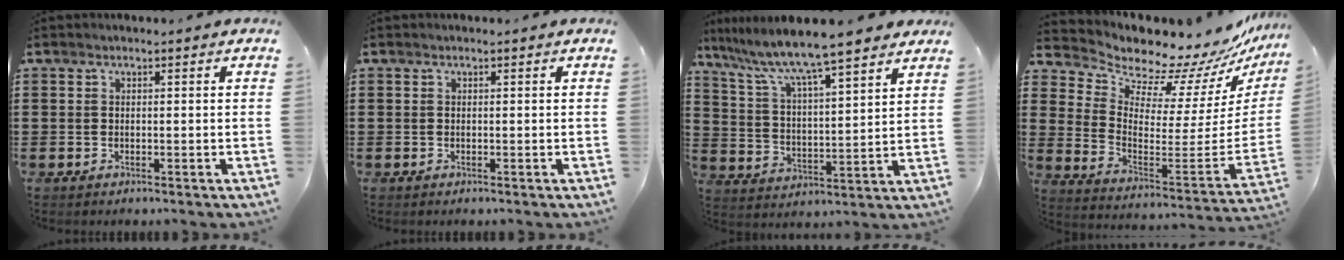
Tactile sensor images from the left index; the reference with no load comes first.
{"total": 0.0}
{"total": 8.3, "force": [7.2, 0.3, 4.0], "torque": [-0.108, -0.042, 0.118]}
{"total": 10.2, "force": [9.8, 2.3, 1.6], "torque": [-0.050, -0.102, 0.161]}